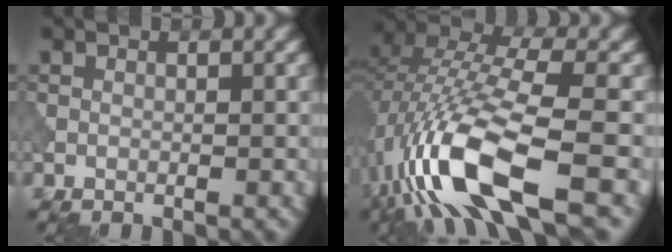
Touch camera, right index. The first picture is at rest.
{"total": 12.5, "force": [-5.2, 4.0, 10.7], "torque": [-0.219, 0.007, -0.099]}